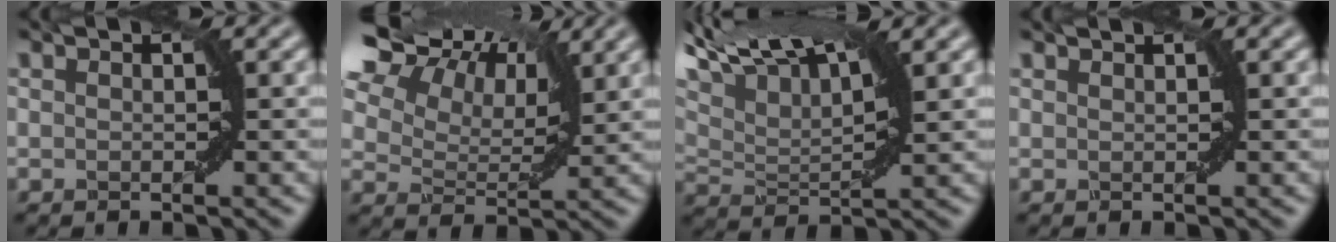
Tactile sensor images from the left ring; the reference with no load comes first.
{"total": 15.5, "force": [9.5, 8.6, 8.7], "torque": [-0.178, 0.058, 0.145]}
{"total": 9.9, "force": [5.8, 3.8, 7.0], "torque": [-0.123, 0.040, 0.097]}
{"total": 0.7, "force": [0.7, -0.1, 0.1], "torque": [-0.003, -0.003, 0.008]}